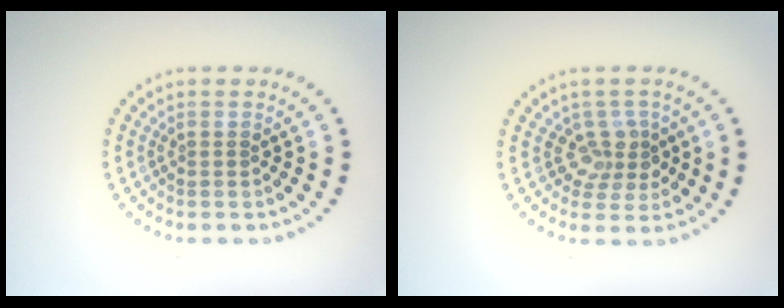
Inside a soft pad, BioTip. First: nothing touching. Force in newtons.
{"total": 2.4, "press": 2.0, "slide": 1.4}